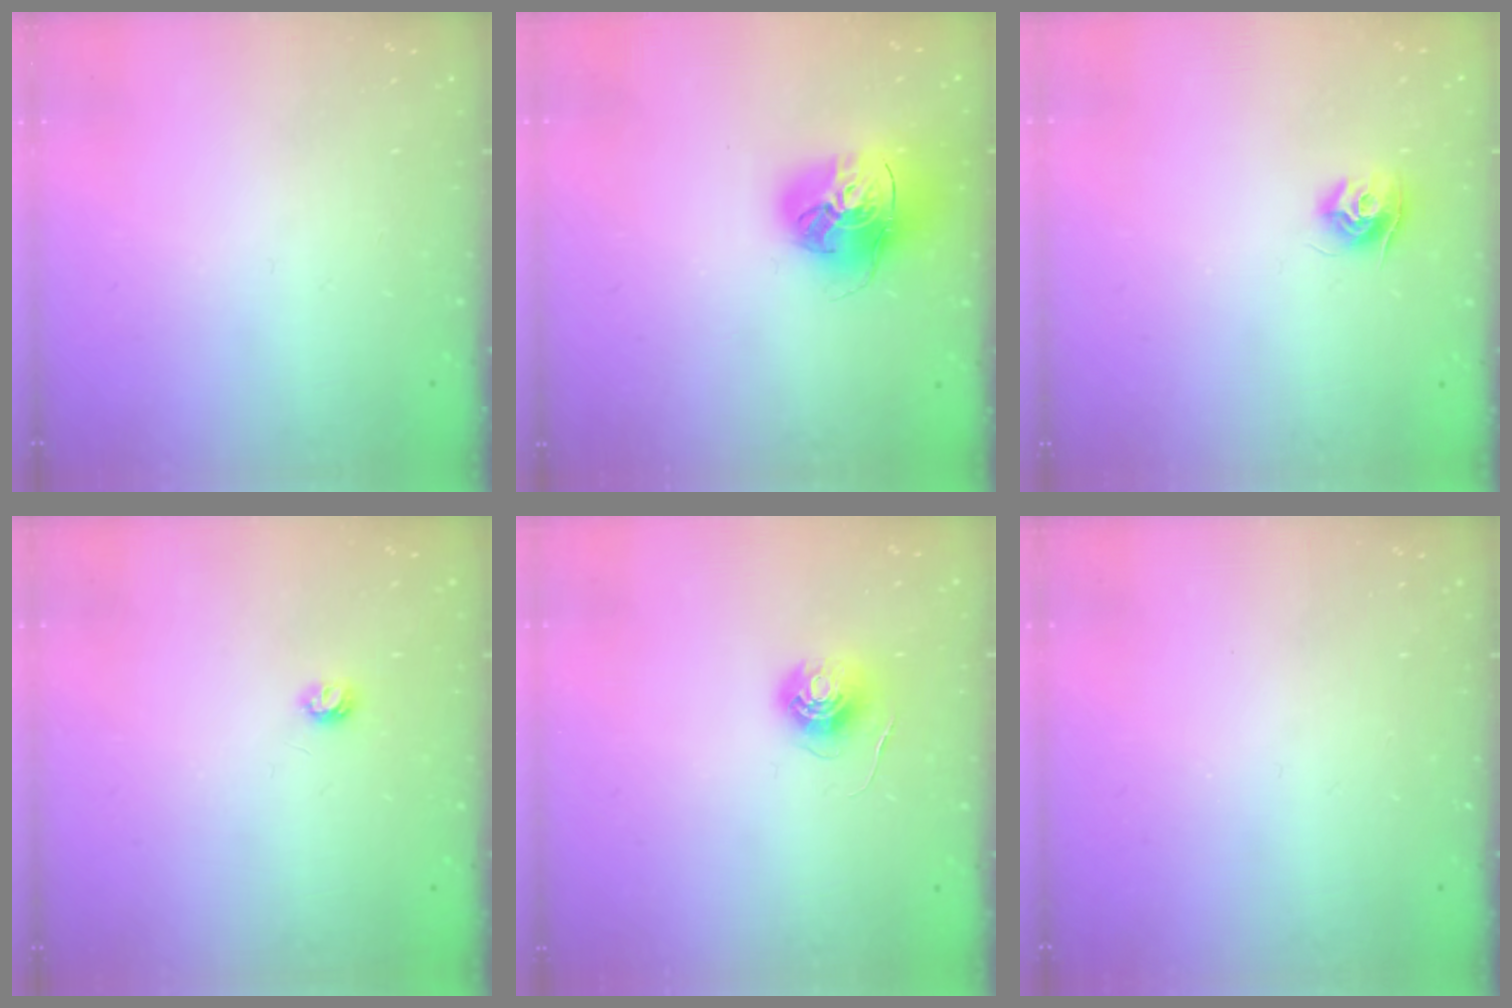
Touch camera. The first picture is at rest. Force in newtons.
{"total": 16.3, "press": 16.2, "slide": 1.6}
{"total": 8.8, "press": 8.8, "slide": 0.2}
{"total": 3.4, "press": 3.4, "slide": 0.5}
{"total": 6.0, "press": 6.0, "slide": 0.3}
{"total": 0.0}